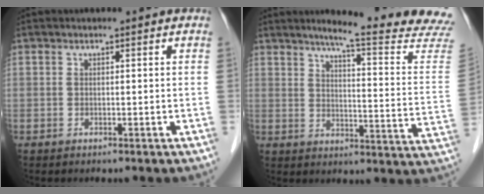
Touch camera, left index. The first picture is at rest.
{"total": 18.1, "force": [16.2, -1.3, 7.9], "torque": [-0.108, -0.090, 0.187]}